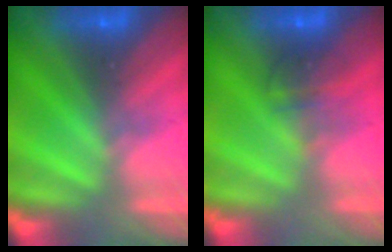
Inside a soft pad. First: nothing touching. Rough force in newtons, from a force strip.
{"total": 2.3}